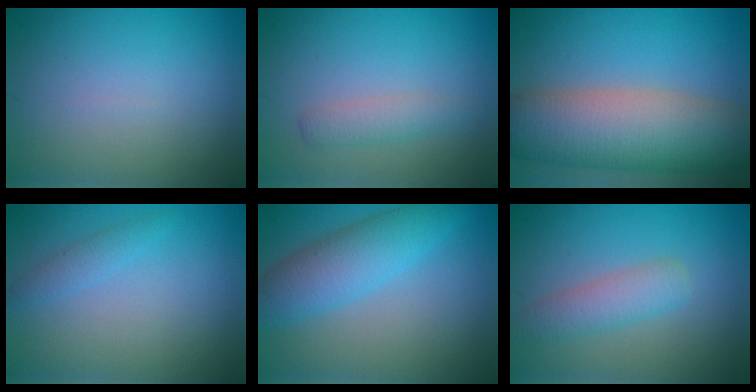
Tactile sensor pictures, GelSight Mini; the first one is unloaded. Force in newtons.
{"total": 1.8, "press": 1.8, "slide": 0.0}
{"total": 10.8, "press": 10.8, "slide": 1.0}
{"total": 1.3, "press": 1.3, "slide": 0.0}
{"total": 5.3, "press": 5.3, "slide": 0.1}
{"total": 3.0, "press": 3.0, "slide": 0.2}